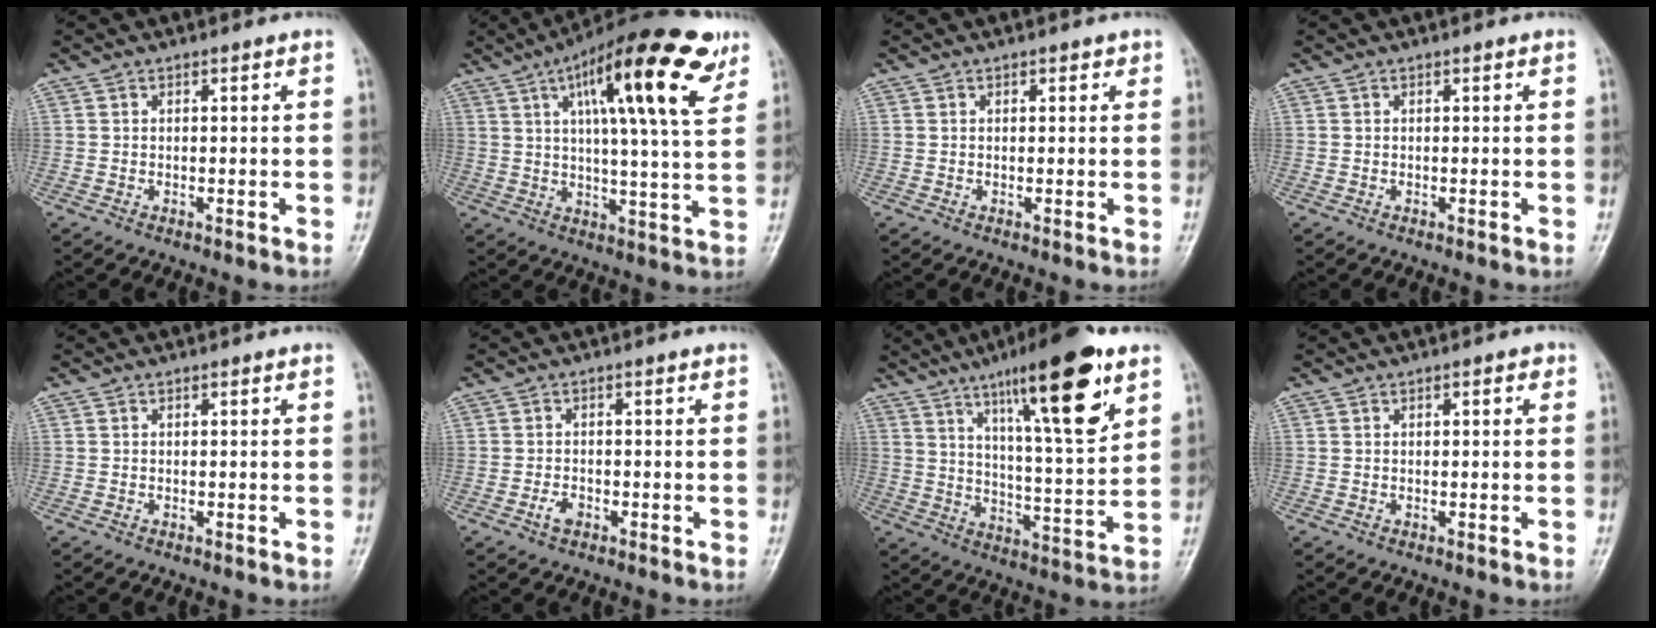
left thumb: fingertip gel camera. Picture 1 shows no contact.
{"total": 20.3, "force": [9.6, 4.8, 17.2], "torque": [-0.242, -0.016, 0.139]}
{"total": 1.1, "force": [0.6, 0.7, 0.7], "torque": [-0.001, -0.001, 0.005]}
{"total": 0.0}
{"total": 0.0}
{"total": 2.1, "force": [-1.1, 1.2, 1.3], "torque": [-0.026, 0.006, -0.022]}
{"total": 19.8, "force": [10.9, 3.8, 16.1], "torque": [-0.230, -0.047, 0.175]}
{"total": 1.4, "force": [0.5, 0.6, 1.2], "torque": [-0.013, 0.002, 0.004]}